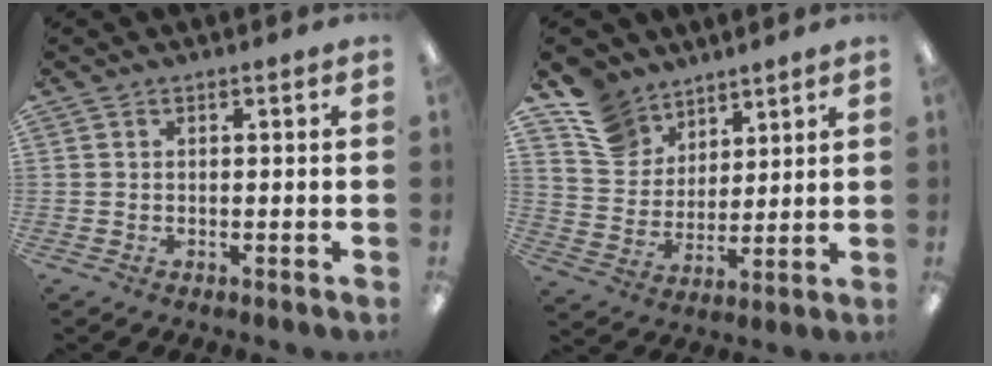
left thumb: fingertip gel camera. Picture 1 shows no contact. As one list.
[{"total": 11.6, "force": [9.1, 7.1, 1.5], "torque": [-0.046, -0.060, 0.180]}]